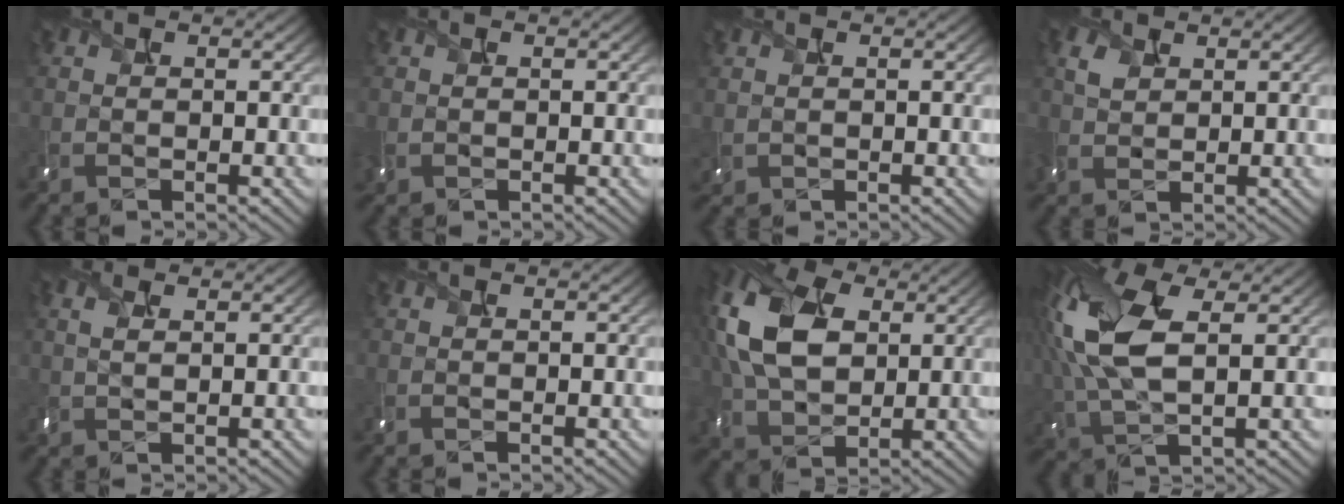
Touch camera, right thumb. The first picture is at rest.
{"total": 1.7, "force": [-0.6, 1.2, 1.0], "torque": [-0.034, -0.007, -0.012]}
{"total": 1.5, "force": [0.0, 1.1, 0.9], "torque": [-0.032, -0.003, 0.005]}
{"total": 2.4, "force": [1.2, 1.7, 1.2], "torque": [-0.038, 0.004, 0.028]}
{"total": 1.4, "force": [0.8, 0.4, 1.1], "torque": [-0.031, 0.007, 0.018]}
{"total": 0.0}
{"total": 13.7, "force": [3.3, 9.1, 9.7], "torque": [-0.257, 0.023, 0.060]}
{"total": 11.9, "force": [2.6, 5.9, 10.0], "torque": [-0.258, 0.007, 0.049]}